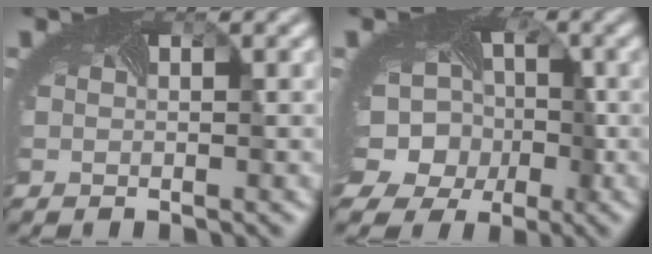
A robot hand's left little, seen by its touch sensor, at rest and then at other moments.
{"total": 12.9, "force": [-2.5, 11.2, 5.9], "torque": [-0.115, -0.016, -0.060]}